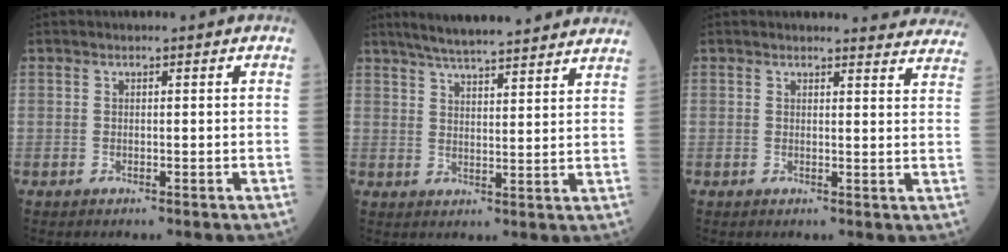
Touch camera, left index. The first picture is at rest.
{"total": 17.3, "force": [15.4, 1.5, 7.7], "torque": [-0.117, 0.031, 0.205]}
{"total": 10.4, "force": [10.3, 1.0, 0.9], "torque": [0.027, -0.053, 0.078]}